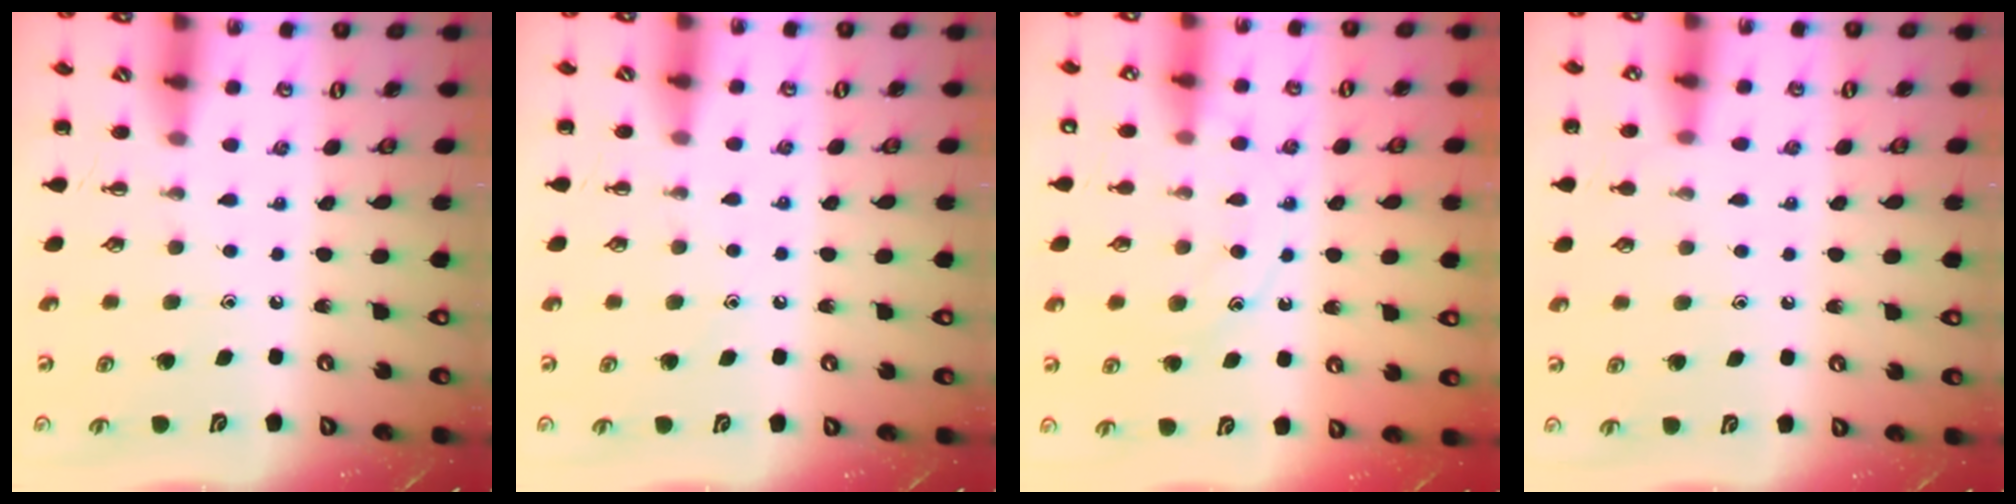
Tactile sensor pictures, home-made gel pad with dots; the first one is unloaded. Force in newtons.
{"total": 6.6, "press": 6.3, "slide": 2.0}
{"total": 12.0, "press": 12.0, "slide": 0.8}
{"total": 6.3, "press": 6.0, "slide": 2.0}